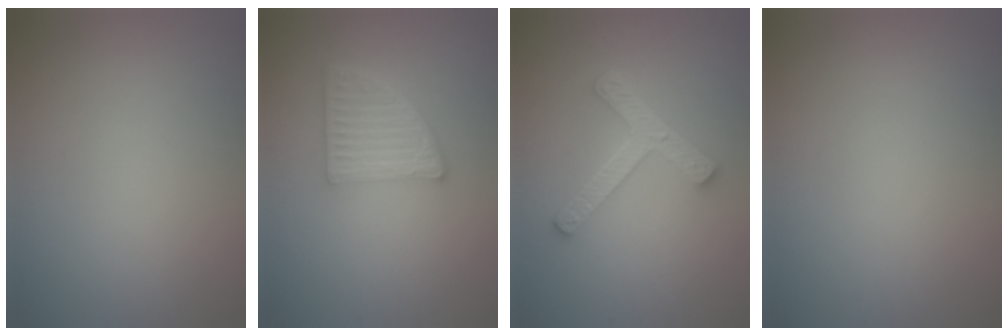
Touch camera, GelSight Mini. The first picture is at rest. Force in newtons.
{"total": 4.7, "press": 3.3, "slide": 3.3}
{"total": 4.2, "press": 3.1, "slide": 2.8}
{"total": 0.0}